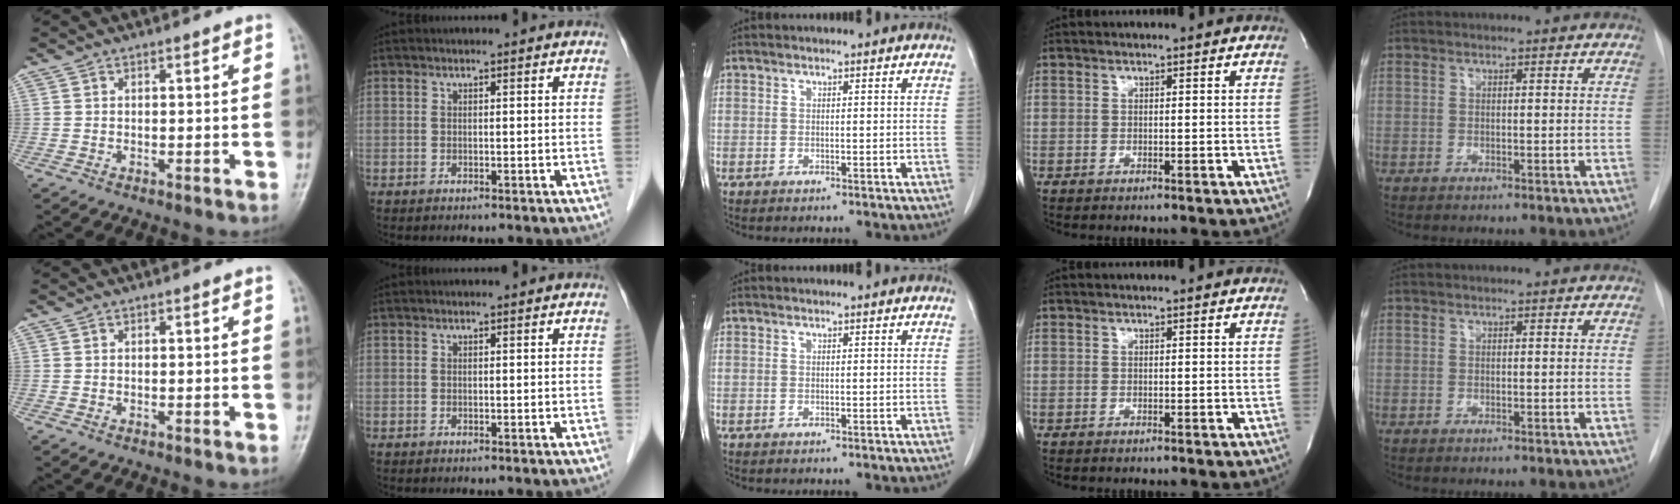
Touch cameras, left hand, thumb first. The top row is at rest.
{}